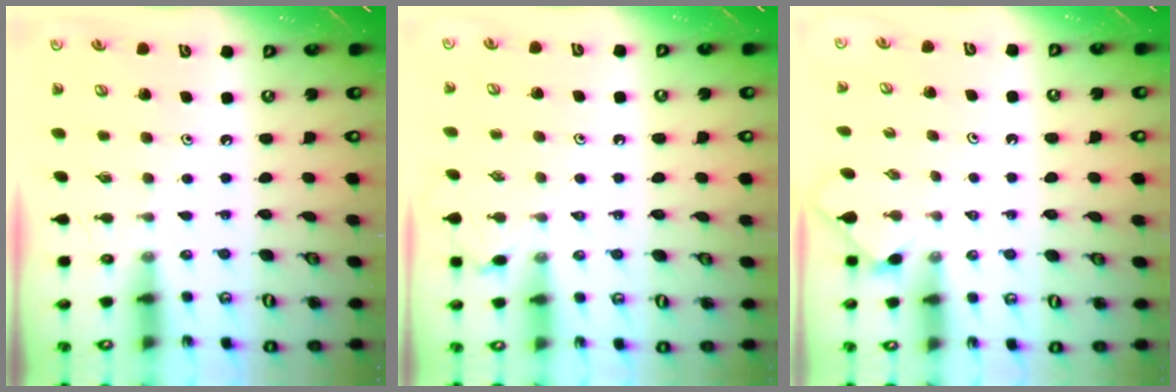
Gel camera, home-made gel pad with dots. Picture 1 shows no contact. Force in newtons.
{"total": 5.2, "press": 5.1, "slide": 0.9}
{"total": 0.0}